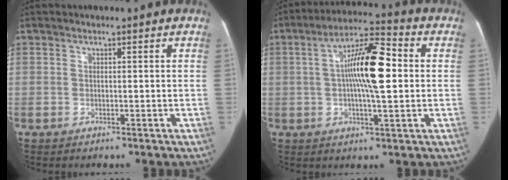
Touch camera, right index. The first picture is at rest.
{"total": 12.0, "force": [0.9, 2.4, 11.7], "torque": [-0.208, 0.025, 0.009]}